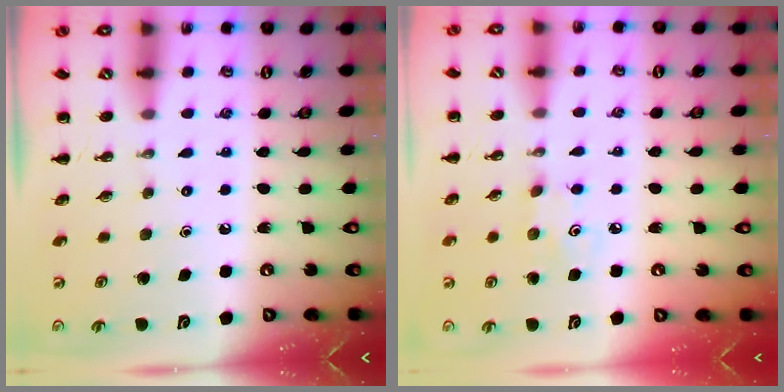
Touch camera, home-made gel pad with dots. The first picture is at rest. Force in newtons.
{"total": 2.9, "press": 2.8, "slide": 0.8}